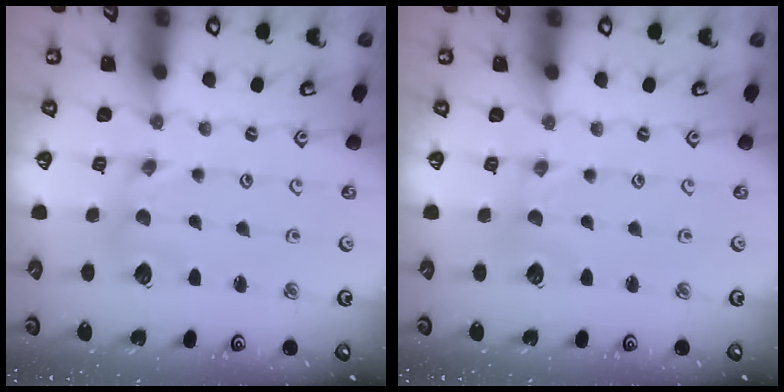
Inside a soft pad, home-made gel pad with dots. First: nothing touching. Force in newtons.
{"total": 0.0}